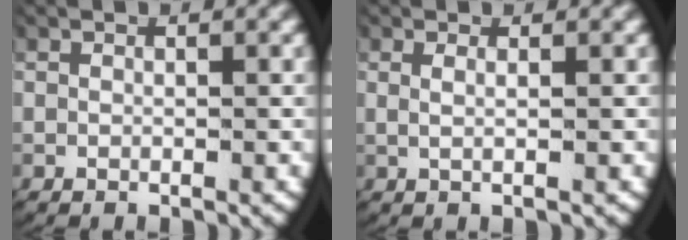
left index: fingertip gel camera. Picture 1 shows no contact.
{"total": 1.2, "force": [0.4, 0.1, 1.1], "torque": [-0.027, -0.007, 0.009]}